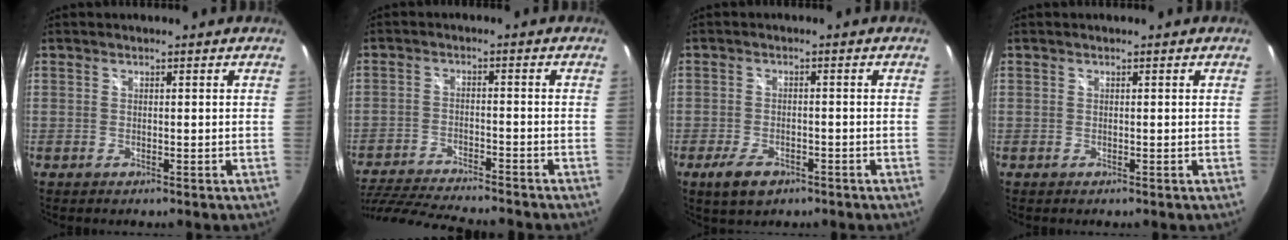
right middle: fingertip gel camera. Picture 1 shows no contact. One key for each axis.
{"total": 17.1, "fx": -15.0, "fy": 2.9, "fz": 7.8, "tx": -0.167, "ty": -0.035, "tz": -0.241}
{"total": 5.5, "fx": -3.4, "fy": 2.8, "fz": 3.3, "tx": -0.082, "ty": -0.013, "tz": -0.057}
{"total": 0.0}